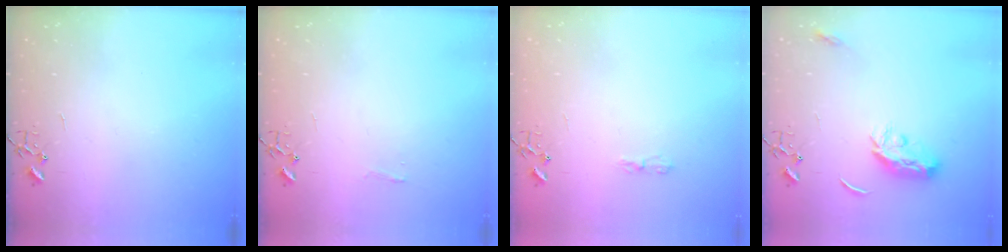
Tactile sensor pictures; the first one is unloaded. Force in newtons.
{"total": 3.7, "press": 3.6, "slide": 0.5}
{"total": 3.1, "press": 3.1, "slide": 0.6}
{"total": 9.9, "press": 9.9, "slide": 0.3}